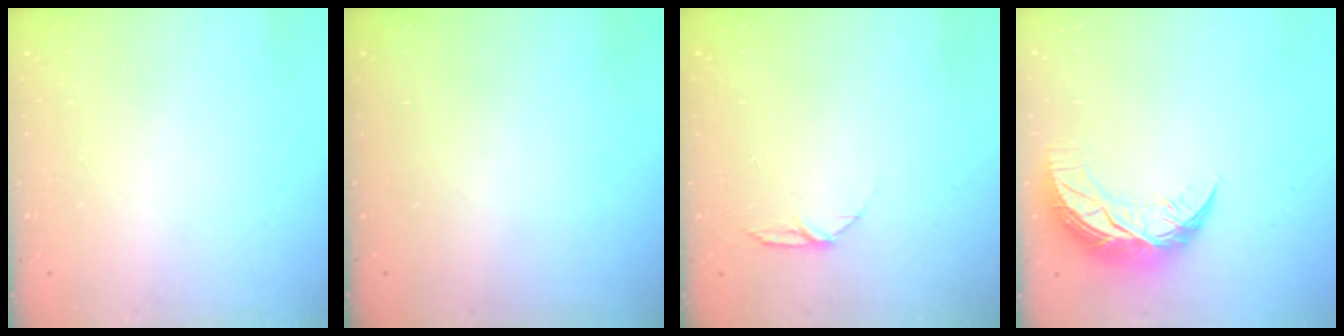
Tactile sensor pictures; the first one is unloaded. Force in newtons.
{"total": 0.0}
{"total": 4.8, "press": 4.8, "slide": 0.6}
{"total": 10.1, "press": 10.0, "slide": 0.9}